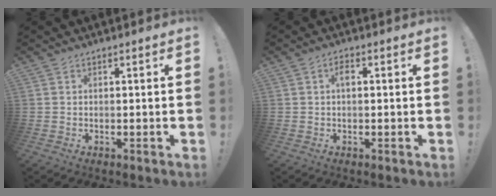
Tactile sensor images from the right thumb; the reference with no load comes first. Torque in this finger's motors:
{"motor_torque": [0.60, 0.64, 0.68, -0.04, -0.03]}